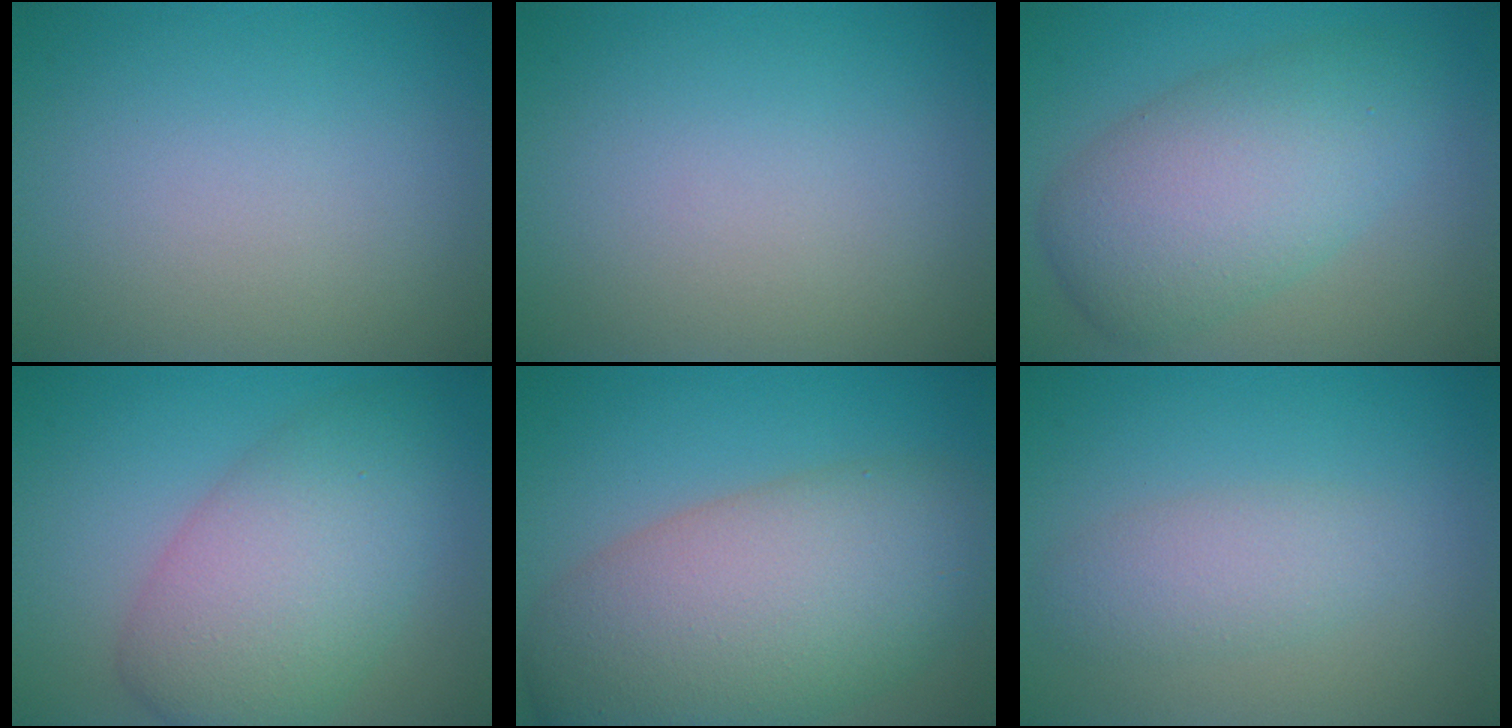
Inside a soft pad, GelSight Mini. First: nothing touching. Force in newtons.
{"total": 0.0}
{"total": 7.4, "press": 7.4, "slide": 0.2}
{"total": 7.8, "press": 7.8, "slide": 0.2}
{"total": 10.9, "press": 10.9, "slide": 0.5}
{"total": 2.6, "press": 2.6, "slide": 0.1}